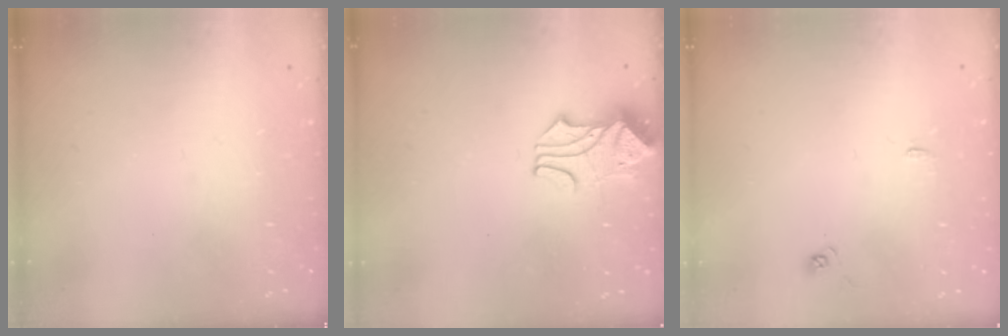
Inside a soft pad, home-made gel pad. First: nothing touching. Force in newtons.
{"total": 1.6, "press": 1.2, "slide": 1.0}
{"total": 1.2, "press": 1.2, "slide": 0.3}